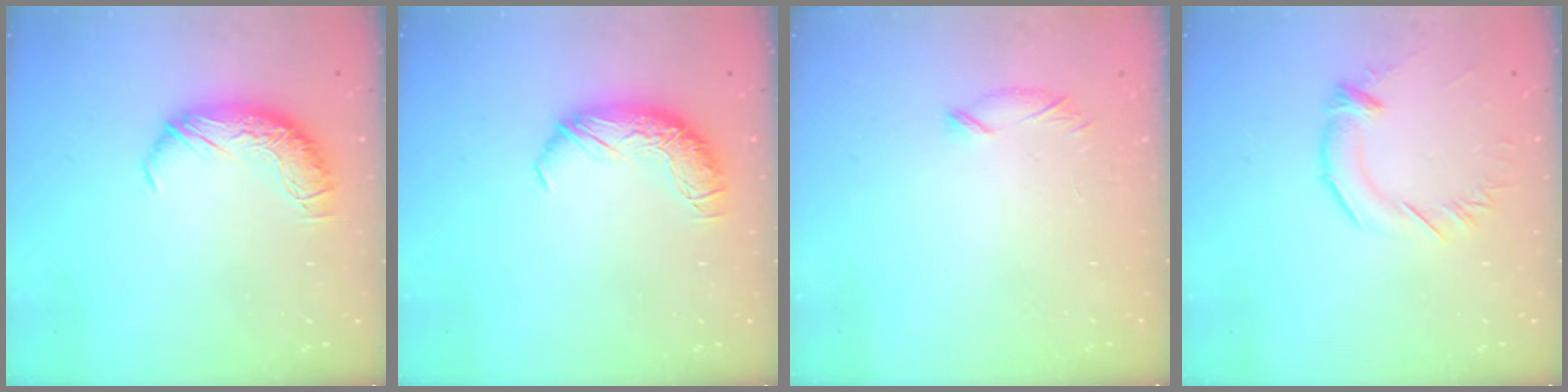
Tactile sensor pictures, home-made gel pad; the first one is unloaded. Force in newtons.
{"total": 0.0}
{"total": 6.5, "press": 6.5, "slide": 0.8}
{"total": 2.0, "press": 1.9, "slide": 0.7}